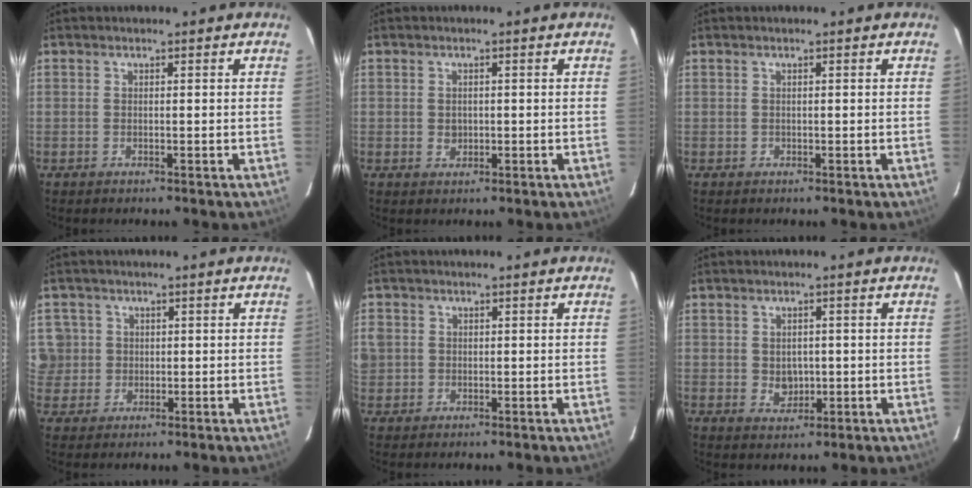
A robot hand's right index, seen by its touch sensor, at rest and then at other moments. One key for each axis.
{"total": 1.8, "fx": -0.2, "fy": 1.7, "fz": 0.6, "tx": -0.009, "ty": 0.003, "tz": -0.002}
{"total": 0.6, "fx": -0.2, "fy": 0.6, "fz": 0.0, "tx": 0.003, "ty": 0.001, "tz": -0.001}
{"total": 5.3, "fx": 0.6, "fy": 5.3, "fz": 0.6, "tx": 0.004, "ty": 0.019, "tz": 0.015}
{"total": 2.9, "fx": -0.1, "fy": 2.9, "fz": 0.5, "tx": -0.008, "ty": 0.004, "tz": -0.001}
{"total": 3.6, "fx": -0.2, "fy": 3.1, "fz": 1.8, "tx": -0.030, "ty": 0.002, "tz": 0.003}